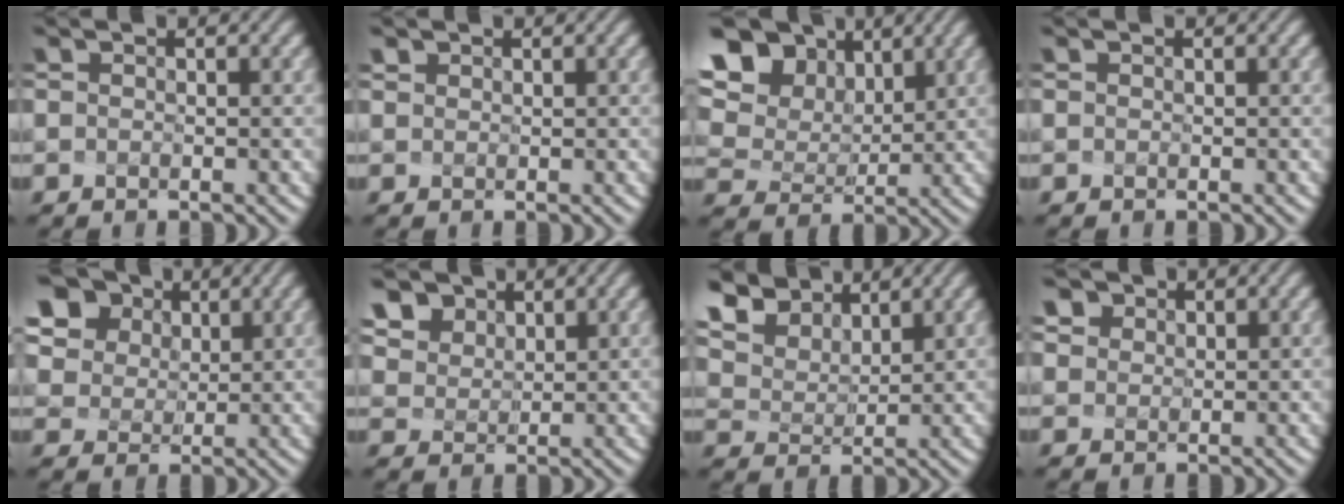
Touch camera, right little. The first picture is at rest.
{"total": 0.6, "force": [0.5, 0.4, 0.0], "torque": [-0.004, 0.010, 0.009]}
{"total": 13.9, "force": [7.3, 9.6, 6.9], "torque": [-0.167, 0.039, 0.154]}
{"total": 0.0}
{"total": 11.1, "force": [6.2, 8.1, 4.2], "torque": [-0.128, 0.020, 0.126]}
{"total": 7.2, "force": [4.7, 5.0, 2.4], "torque": [-0.086, 0.010, 0.089]}
{"total": 8.1, "force": [6.1, 4.5, 2.9], "torque": [-0.116, 0.017, 0.120]}
{"total": 3.3, "force": [2.0, 2.5, 1.1], "torque": [-0.030, 0.011, 0.027]}